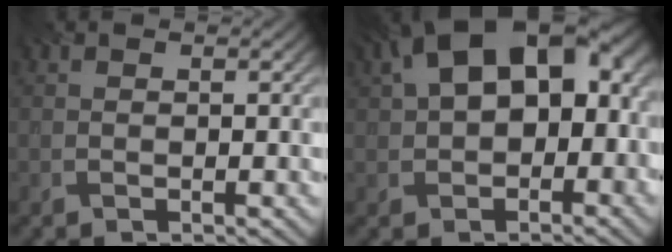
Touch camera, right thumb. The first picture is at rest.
{"total": 16.5, "force": [3.6, 9.7, 12.9], "torque": [-0.213, 0.020, 0.058]}